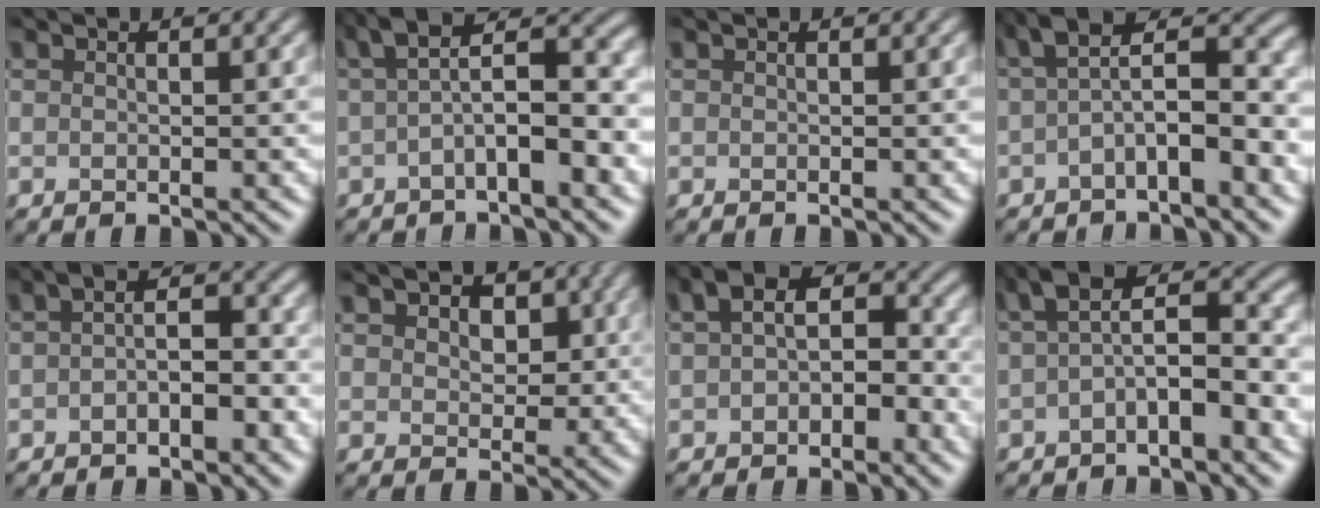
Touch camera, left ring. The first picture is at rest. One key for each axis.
{"total": 6.5, "fx": 0.0, "fy": 2.2, "fz": 6.1, "tx": -0.092, "ty": 0.022, "tz": -0.010}
{"total": 0.0}
{"total": 6.4, "fx": -0.6, "fy": 2.4, "fz": 6.0, "tx": -0.093, "ty": 0.024, "tz": -0.021}
{"total": 3.7, "fx": -1.2, "fy": 1.7, "fz": 3.0, "tx": -0.048, "ty": 0.010, "tz": -0.027}
{"total": 3.8, "fx": 1.6, "fy": 2.7, "fz": 2.2, "tx": -0.034, "ty": -0.002, "tz": 0.011}
{"total": 4.4, "fx": -0.3, "fy": 2.9, "fz": 3.3, "tx": -0.039, "ty": 0.008, "tz": -0.013}
{"total": 5.9, "fx": -0.8, "fy": 2.4, "fz": 5.3, "tx": -0.083, "ty": 0.022, "tz": -0.024}